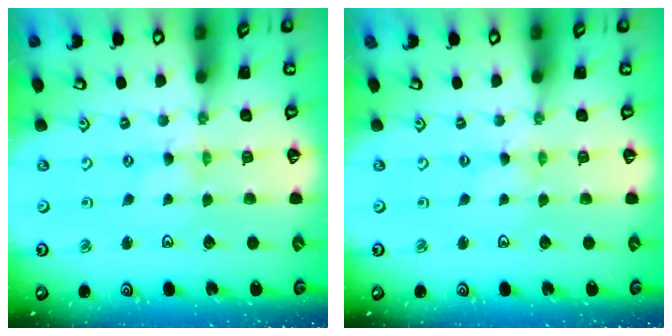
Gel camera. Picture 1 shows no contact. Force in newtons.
{"total": 0.0}